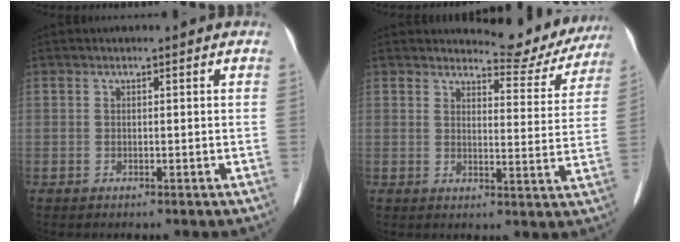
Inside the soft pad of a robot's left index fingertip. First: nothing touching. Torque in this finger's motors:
{"motor_torque": [-0.71, -0.97, -0.65, -0.07]}